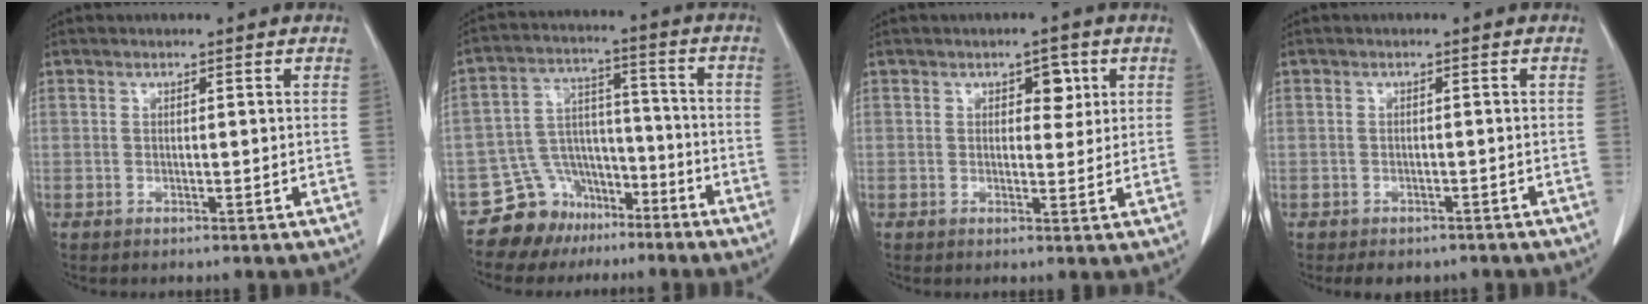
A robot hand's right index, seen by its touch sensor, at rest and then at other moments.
{"total": 9.3, "force": [-6.8, 6.4, 0.8], "torque": [-0.020, 0.051, -0.108]}
{"total": 3.0, "force": [1.2, 1.8, 2.1], "torque": [-0.022, 0.005, 0.016]}
{"total": 4.3, "force": [-3.5, 2.3, 1.1], "torque": [-0.009, 0.003, -0.040]}